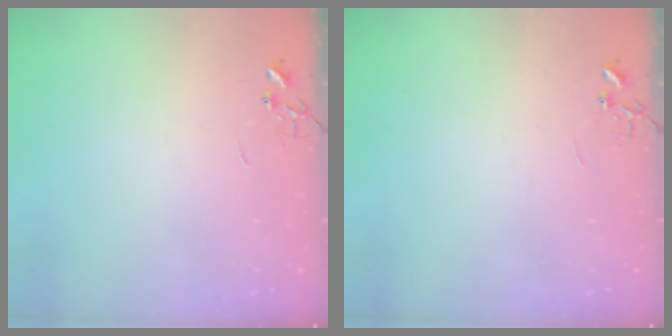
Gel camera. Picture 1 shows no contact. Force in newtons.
{"total": 0.0}